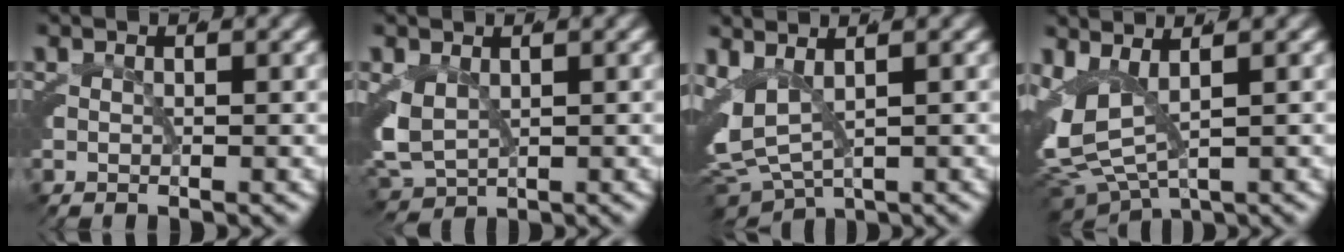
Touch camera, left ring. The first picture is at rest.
{"total": 4.3, "force": [-0.6, 3.8, 2.1], "torque": [-0.092, -0.035, 0.011]}
{"total": 8.6, "force": [-0.7, 7.1, 4.8], "torque": [-0.137, -0.035, -0.001]}
{"total": 7.7, "force": [-0.3, 5.7, 5.2], "torque": [-0.132, -0.029, 0.004]}